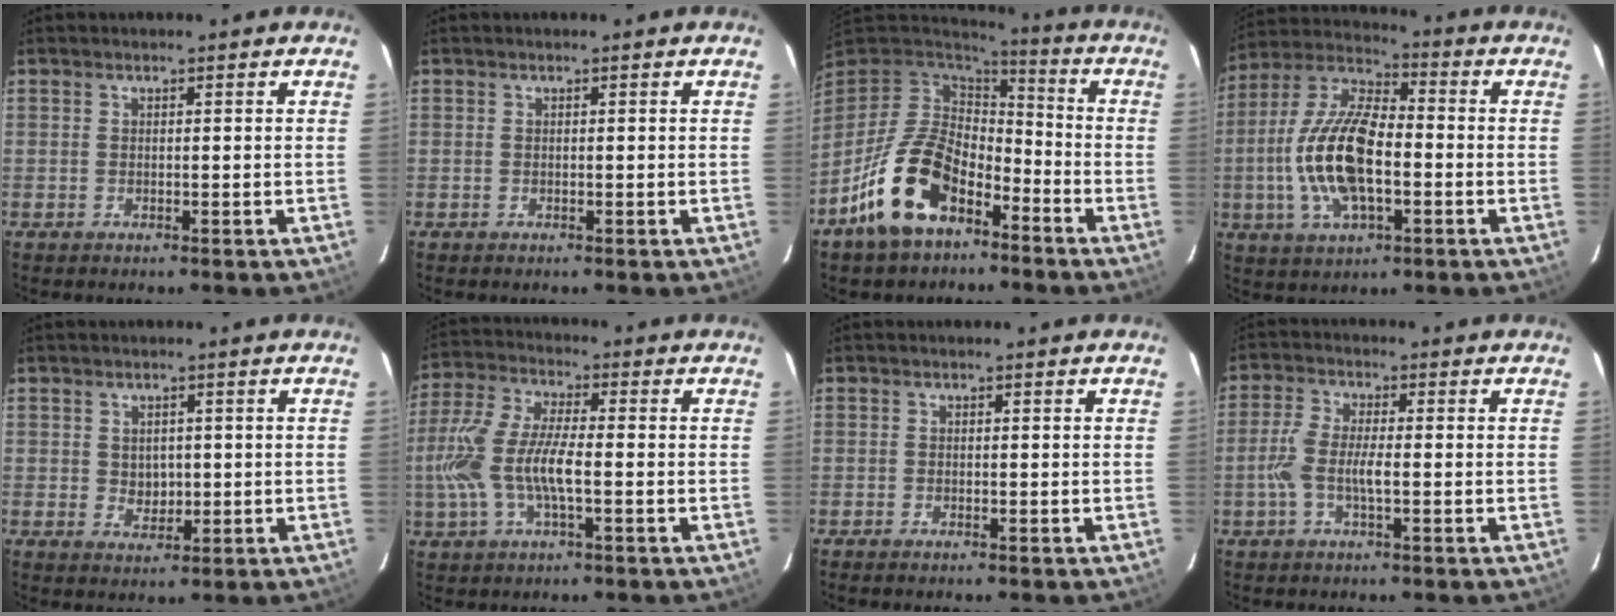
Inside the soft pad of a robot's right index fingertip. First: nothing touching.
{"total": 0.0}
{"total": 16.7, "force": [-9.1, 9.5, 10.2], "torque": [-0.209, 0.000, -0.158]}
{"total": 16.5, "force": [-2.9, 7.2, 14.5], "torque": [-0.303, 0.004, -0.058]}
{"total": 3.2, "force": [0.1, 2.8, 1.5], "torque": [-0.022, 0.000, 0.008]}
{"total": 12.4, "force": [-2.3, 3.8, 11.6], "torque": [-0.251, 0.001, -0.045]}
{"total": 0.7, "force": [-0.6, 0.2, 0.3], "torque": [-0.008, -0.002, -0.014]}
{"total": 5.5, "force": [-1.4, 1.4, 5.2], "torque": [-0.116, 0.005, -0.030]}